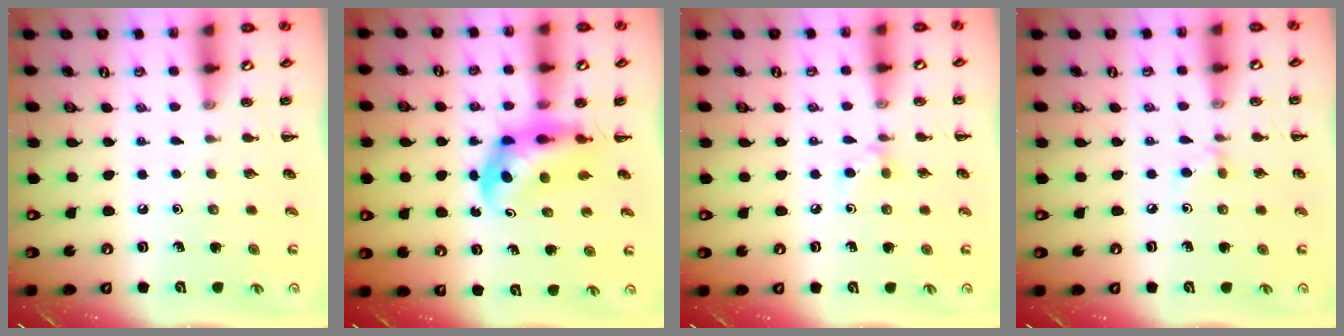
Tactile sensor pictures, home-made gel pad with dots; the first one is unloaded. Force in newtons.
{"total": 6.0, "press": 5.8, "slide": 1.3}
{"total": 5.3, "press": 4.9, "slide": 1.9}
{"total": 5.1, "press": 4.8, "slide": 1.7}